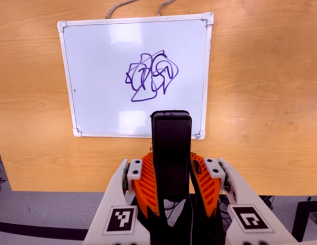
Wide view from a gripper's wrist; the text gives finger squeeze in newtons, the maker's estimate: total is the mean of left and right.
{"total": 5.5, "left": 3.8, "right": 7.1}